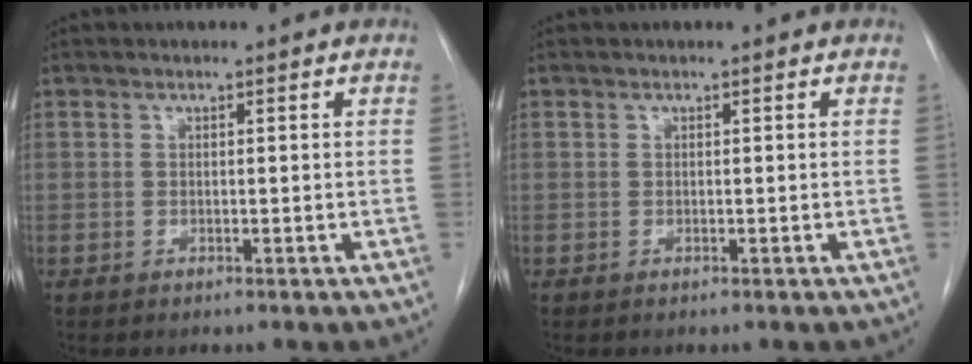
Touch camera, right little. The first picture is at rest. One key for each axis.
{"total": 0.0}